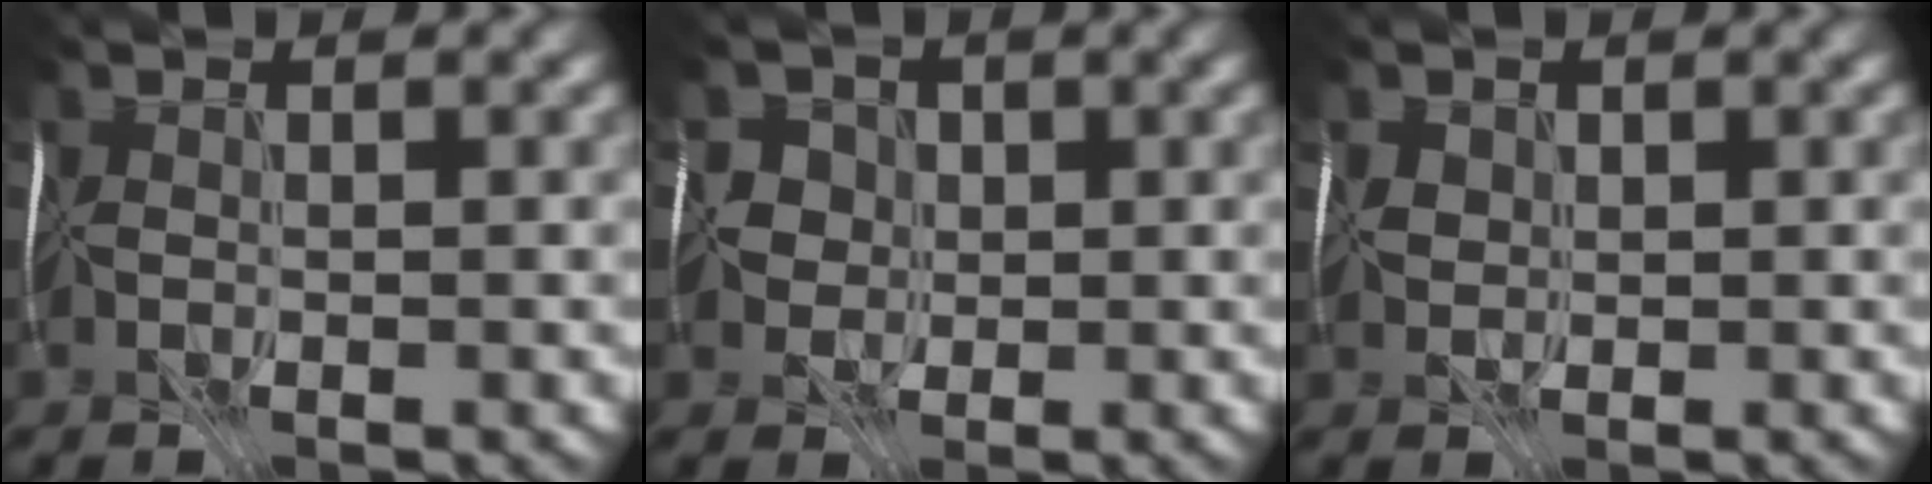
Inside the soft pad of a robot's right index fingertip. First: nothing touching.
{"total": 2.0, "force": [0.5, 2.0, 0.1], "torque": [0.024, 0.013, 0.006]}
{"total": 1.0, "force": [0.7, 0.8, -0.2], "torque": [0.009, 0.006, 0.014]}